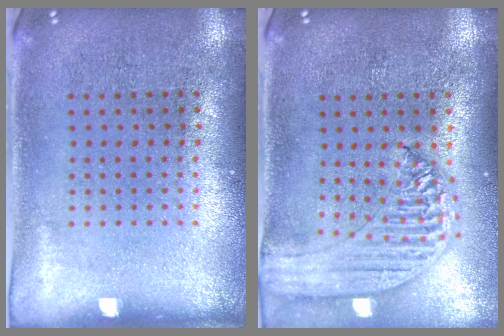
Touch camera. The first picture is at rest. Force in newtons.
{"total": 1.7, "press": 1.7, "slide": 0.5}